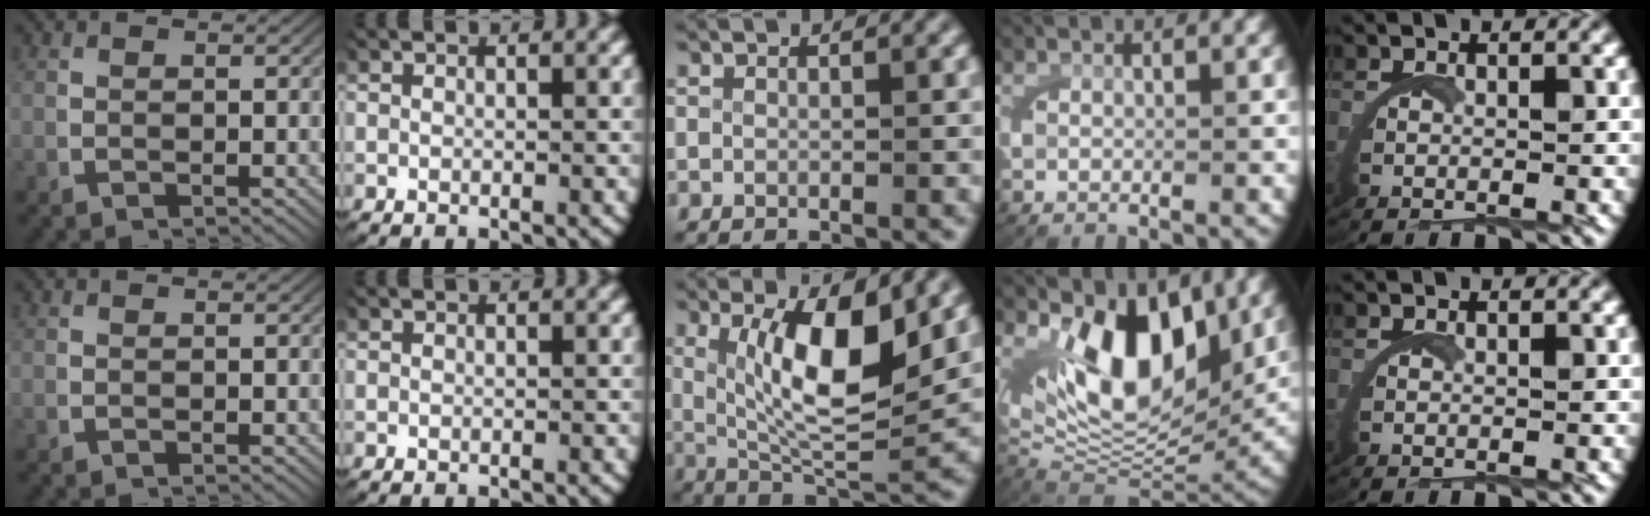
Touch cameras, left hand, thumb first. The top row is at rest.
{"middle": {"total": 9.0, "force": [2.3, 3.6, 7.9], "torque": [-0.152, -0.021, 0.052]}, "ring": {"total": 12.3, "force": [2.9, 7.8, 9.0], "torque": [-0.183, -0.024, 0.059]}}